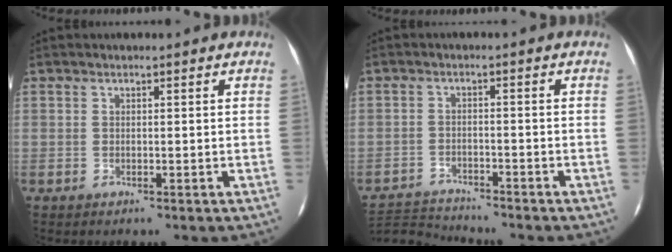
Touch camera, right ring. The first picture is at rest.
{"total": 8.0, "force": [-7.8, 1.2, 1.0], "torque": [-0.047, 0.003, -0.140]}